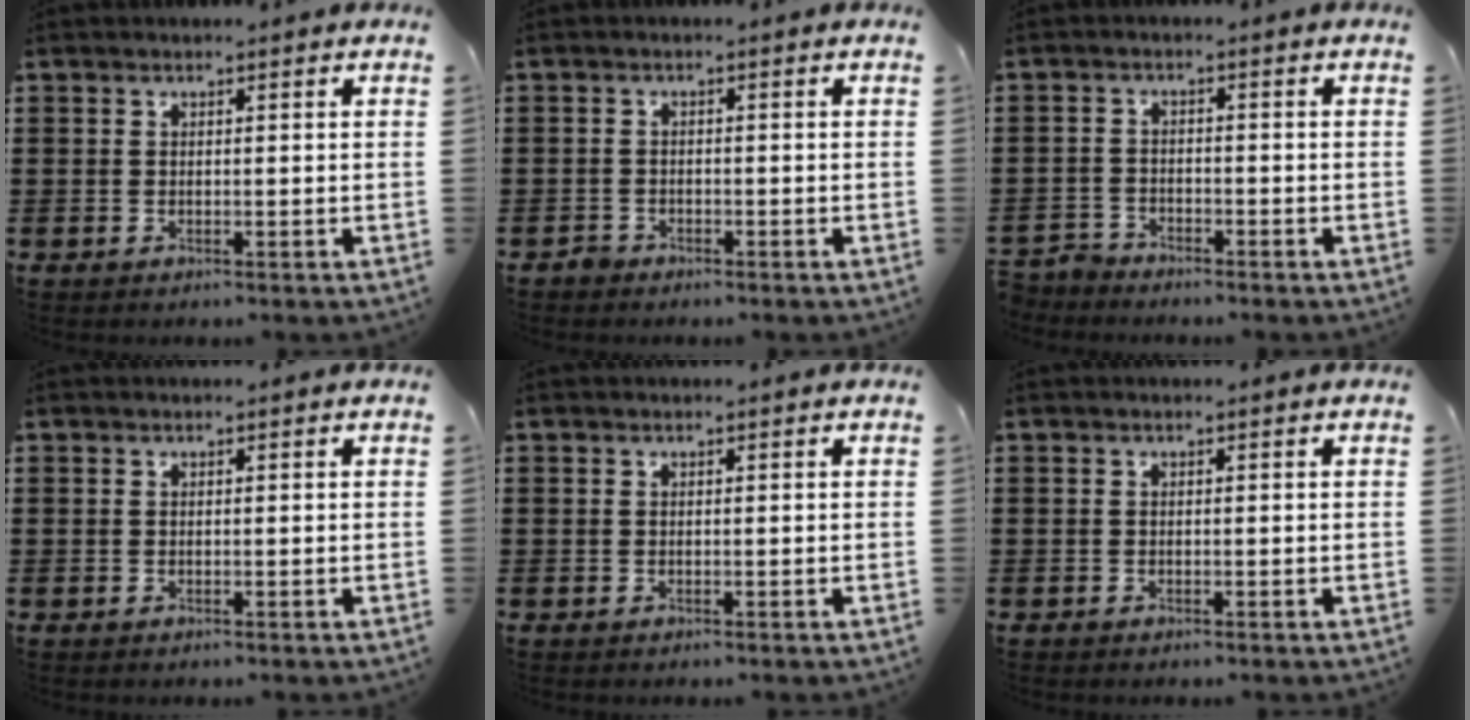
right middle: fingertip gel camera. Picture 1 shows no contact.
{"total": 1.1, "force": [-0.9, 0.5, 0.1], "torque": [-0.003, 0.002, -0.021]}
{"total": 2.7, "force": [-2.6, 0.5, -0.2], "torque": [-0.009, -0.001, -0.059]}
{"total": 0.0}
{"total": 0.0}
{"total": 0.0}